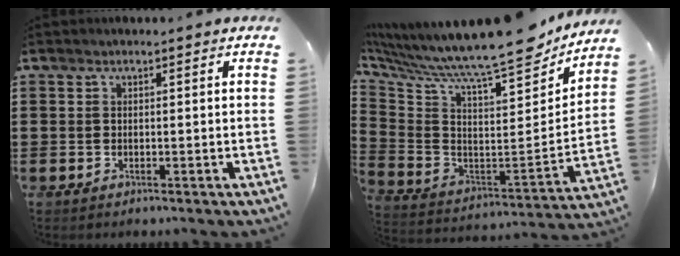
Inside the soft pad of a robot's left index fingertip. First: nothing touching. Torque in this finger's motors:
{"motor_torque": [0.51, 0.25, 1.05, 0.21]}